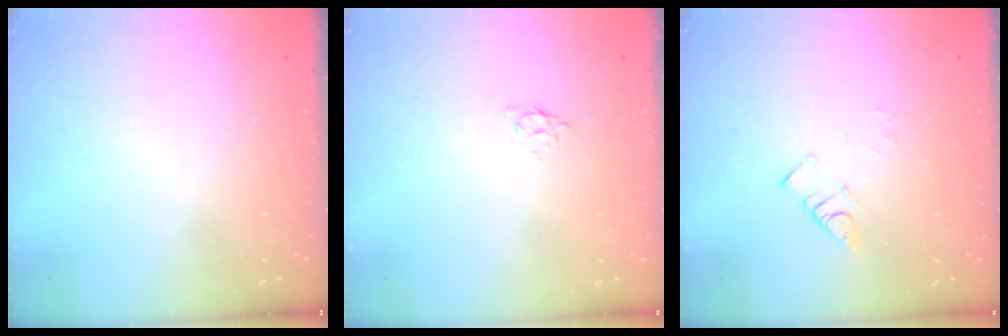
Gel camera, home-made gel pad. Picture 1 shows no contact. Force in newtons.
{"total": 3.6, "press": 3.5, "slide": 0.4}
{"total": 4.0, "press": 4.0, "slide": 0.4}